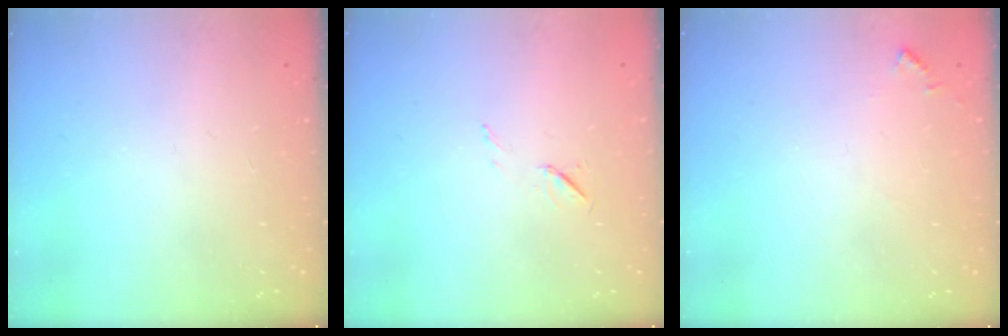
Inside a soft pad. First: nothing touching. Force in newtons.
{"total": 5.0, "press": 4.6, "slide": 1.9}
{"total": 5.8, "press": 5.7, "slide": 0.7}